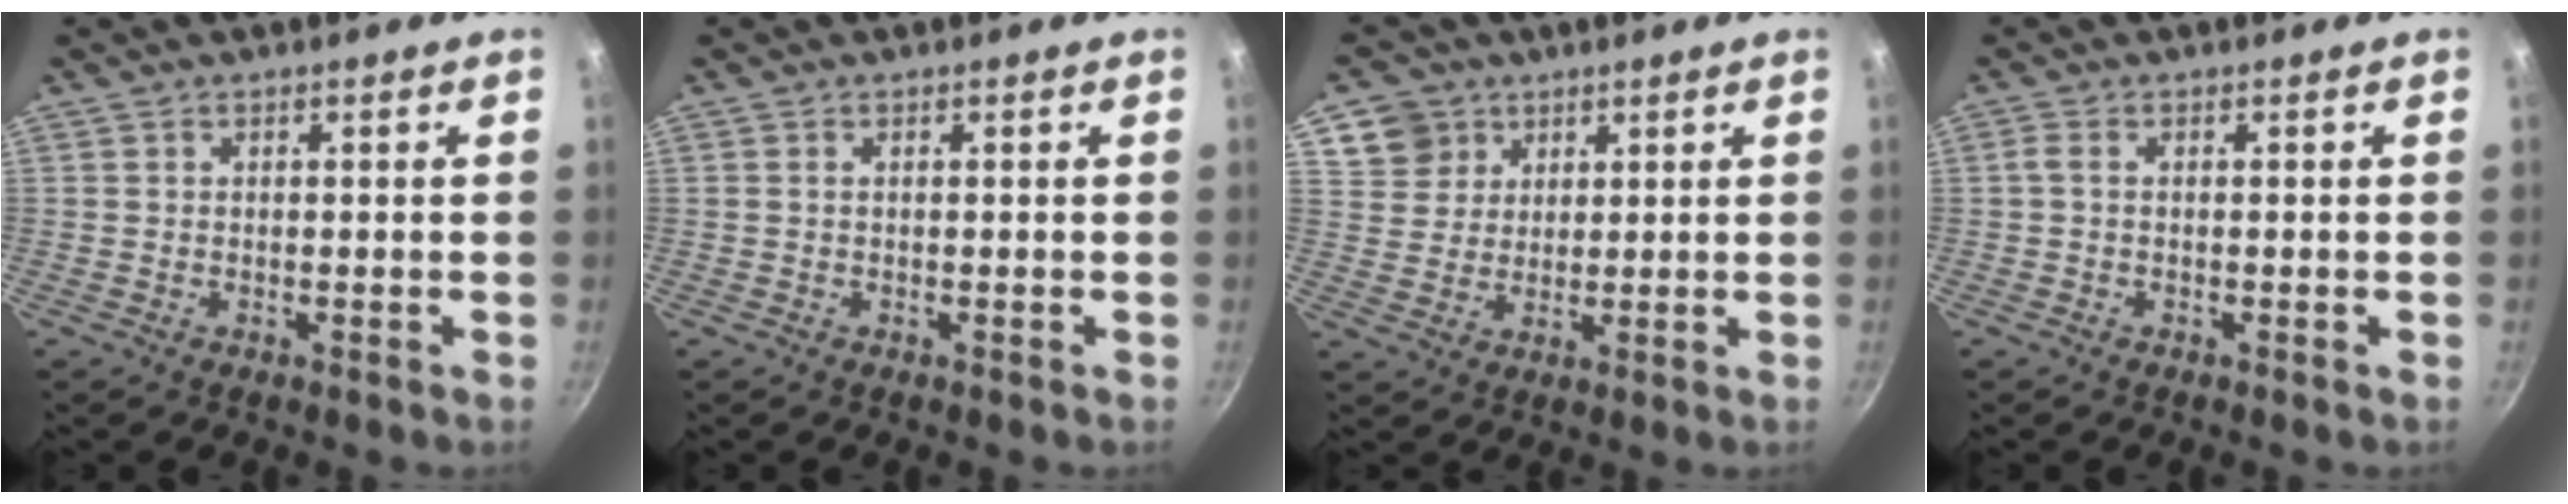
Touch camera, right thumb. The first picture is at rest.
{"total": 0.0}
{"total": 7.1, "force": [3.7, 5.9, 1.0], "torque": [0.018, 0.001, 0.065]}
{"total": 1.3, "force": [-0.1, 0.6, 1.2], "torque": [-0.034, 0.005, -0.005]}